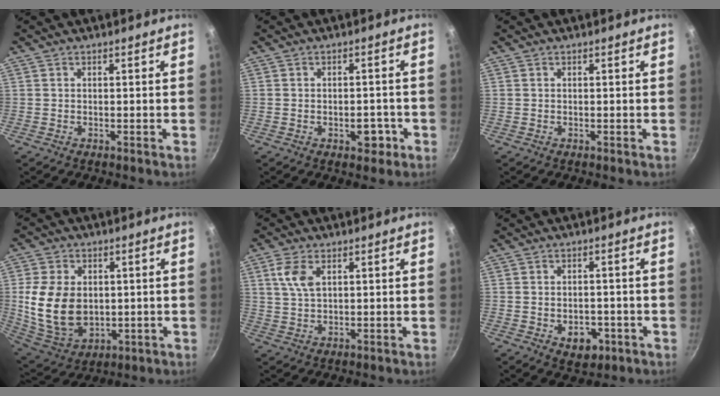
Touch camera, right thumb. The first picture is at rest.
{"total": 4.0, "force": [-1.6, 2.5, 2.6], "torque": [-0.011, 0.015, -0.019]}
{"total": 0.0}
{"total": 15.5, "force": [0.5, 11.2, 10.6], "torque": [-0.189, -0.016, 0.028]}
{"total": 5.3, "force": [1.9, 2.9, 4.0], "torque": [-0.076, -0.007, 0.039]}
{"total": 6.0, "force": [-2.1, 4.2, 3.8], "torque": [-0.035, 0.007, -0.020]}